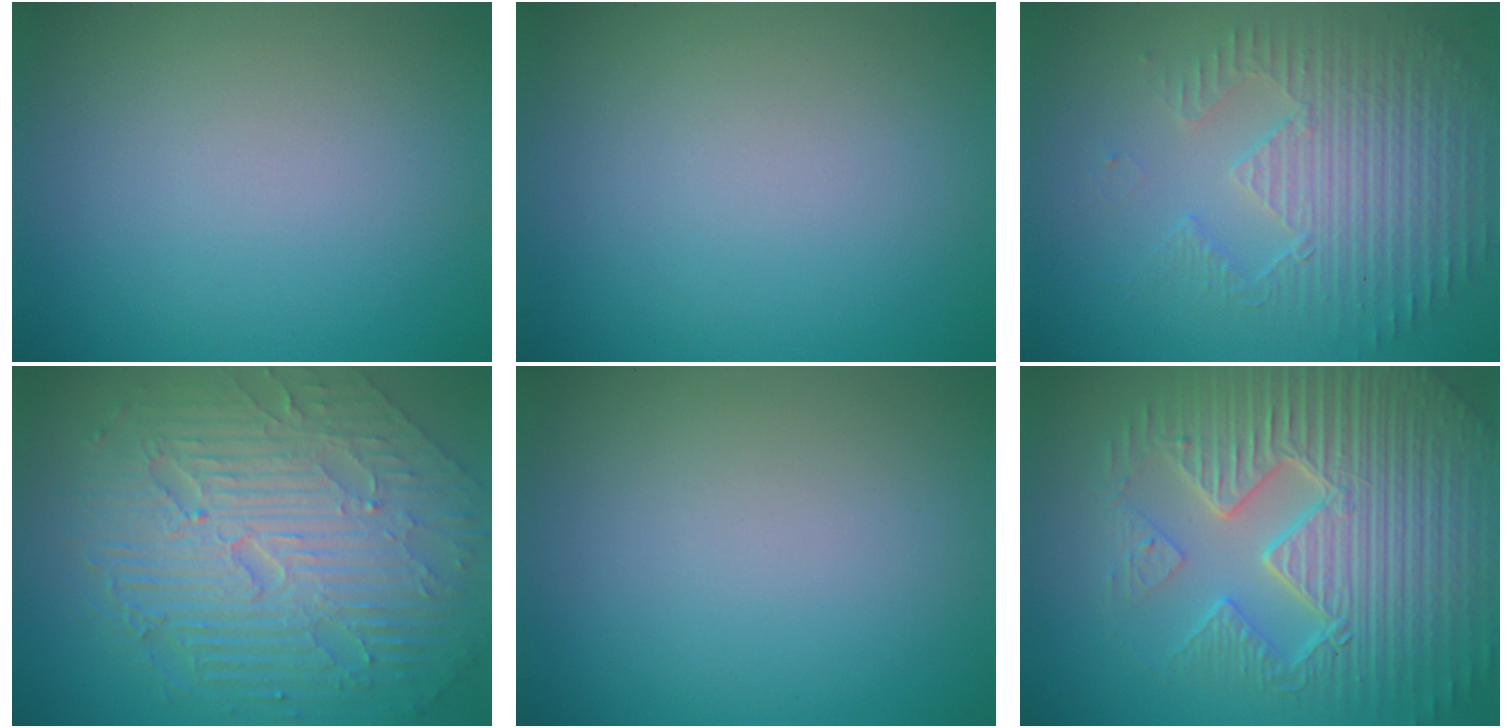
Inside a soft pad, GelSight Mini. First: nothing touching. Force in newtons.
{"total": 0.0}
{"total": 3.8, "press": 3.6, "slide": 1.2}
{"total": 10.6, "press": 7.0, "slide": 7.9}
{"total": 0.0}
{"total": 9.5, "press": 6.7, "slide": 6.8}